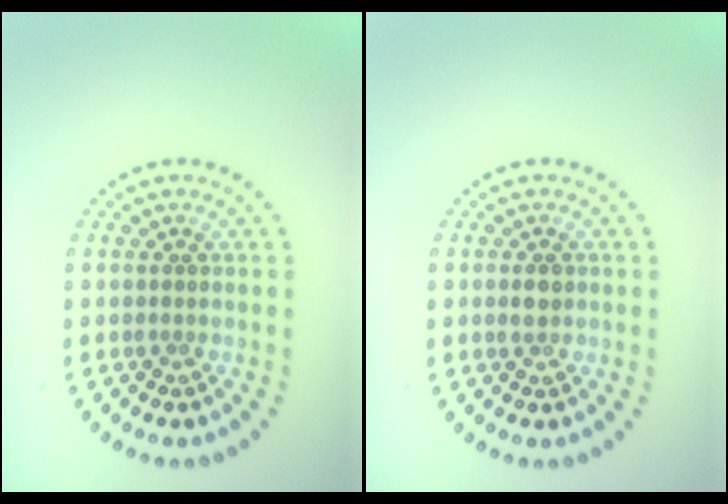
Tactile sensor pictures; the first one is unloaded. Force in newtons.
{"total": 1.0, "press": 1.0, "slide": 0.1}